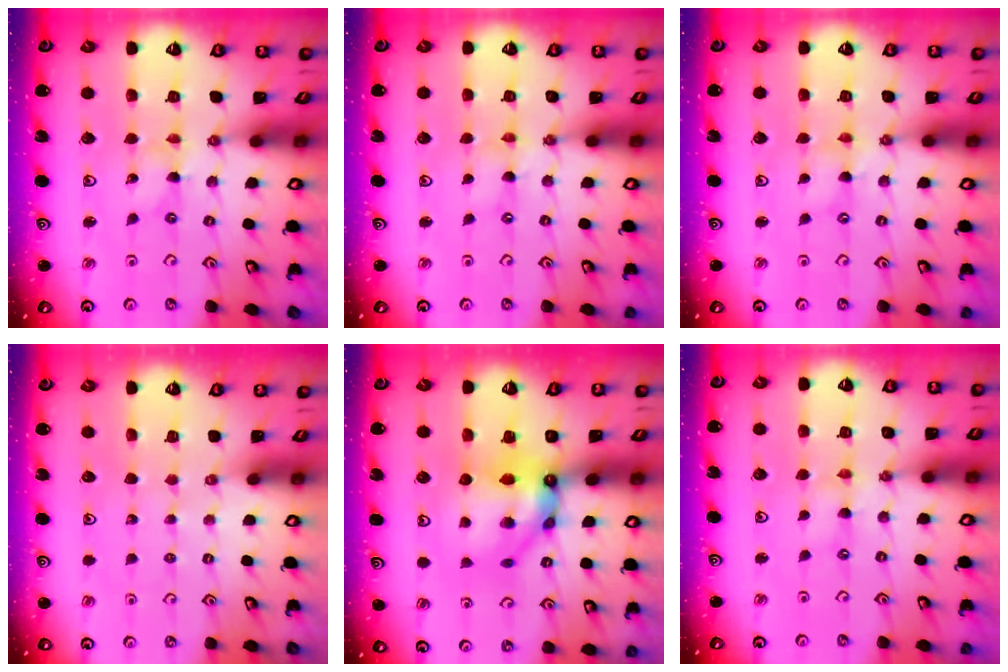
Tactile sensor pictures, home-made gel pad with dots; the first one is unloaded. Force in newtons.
{"total": 1.2, "press": 1.2, "slide": 0.3}
{"total": 1.7, "press": 1.7, "slide": 0.2}
{"total": 0.0}
{"total": 9.4, "press": 9.3, "slide": 1.0}
{"total": 1.9, "press": 1.9, "slide": 0.4}